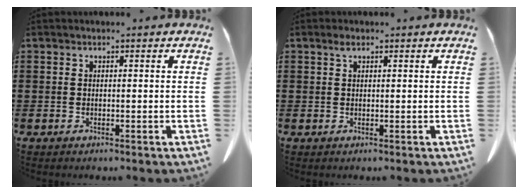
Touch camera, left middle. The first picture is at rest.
{"total": 1.2, "force": [0.6, 0.4, 0.9], "torque": [-0.020, 0.002, 0.011]}